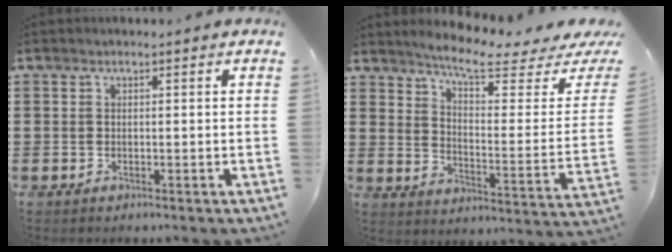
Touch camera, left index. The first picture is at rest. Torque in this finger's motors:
{"motor_torque": [1.08, -1.06, 0.06, -0.01]}